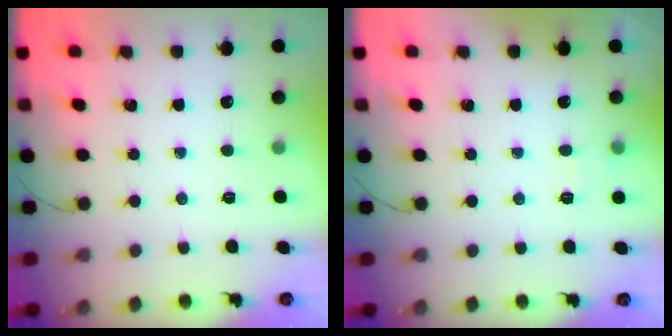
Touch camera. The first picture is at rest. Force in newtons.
{"total": 3.1, "press": 2.7, "slide": 1.6}